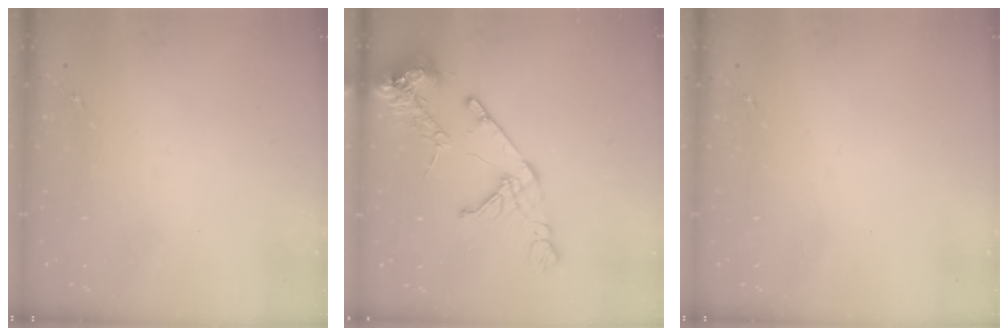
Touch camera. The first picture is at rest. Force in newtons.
{"total": 14.1, "press": 14.0, "slide": 1.9}
{"total": 0.0}